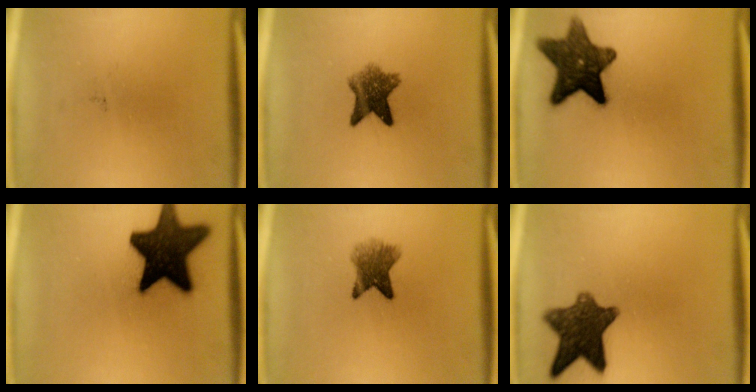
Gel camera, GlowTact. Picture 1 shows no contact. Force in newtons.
{"total": 6.8}
{"total": 12.4}
{"total": 19.1}
{"total": 5.5}
{"total": 11.0}